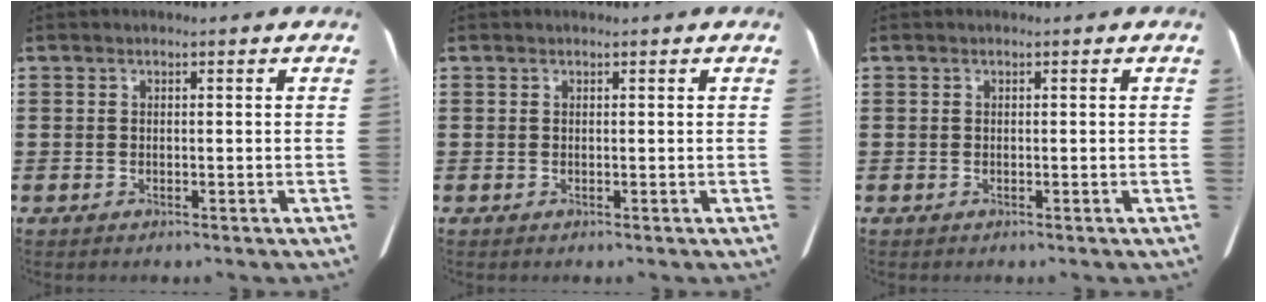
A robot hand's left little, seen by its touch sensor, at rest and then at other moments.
{"total": 0.0}
{"total": 0.0}